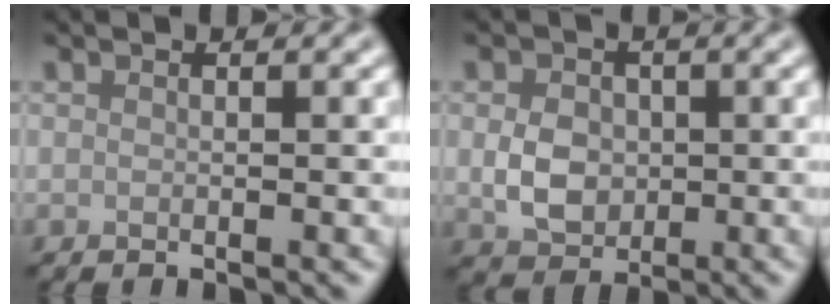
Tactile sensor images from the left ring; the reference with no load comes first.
{"total": 3.8, "force": [-0.2, 2.9, 2.3], "torque": [-0.044, -0.002, -0.007]}